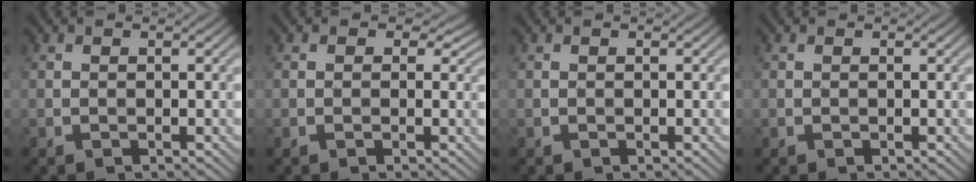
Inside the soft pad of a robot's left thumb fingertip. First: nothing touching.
{"total": 3.3, "force": [1.1, 2.5, 1.9], "torque": [-0.029, -0.006, 0.007]}
{"total": 0.0}
{"total": 0.0}